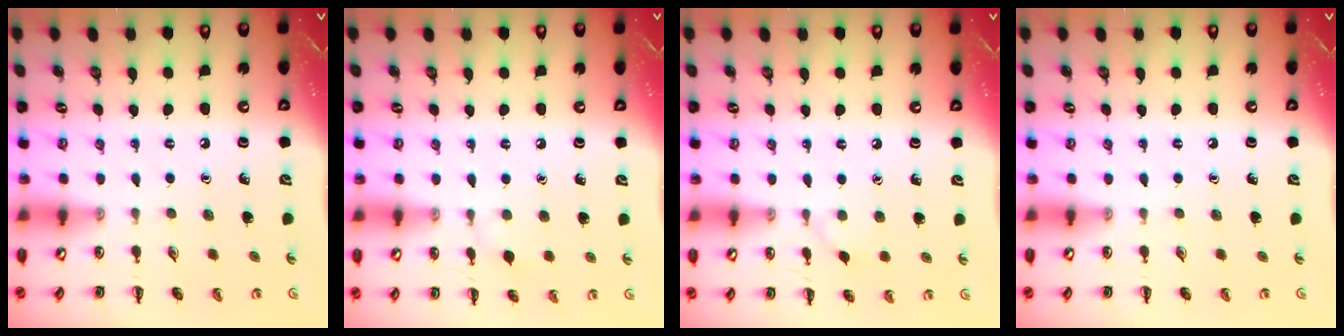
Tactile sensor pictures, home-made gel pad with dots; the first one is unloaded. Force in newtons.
{"total": 4.1, "press": 3.8, "slide": 1.6}
{"total": 3.7, "press": 3.4, "slide": 1.4}
{"total": 0.0}